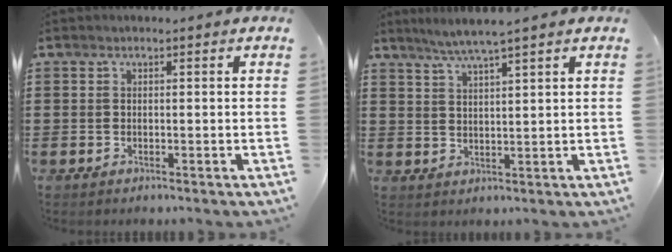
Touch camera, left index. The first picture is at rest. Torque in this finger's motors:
{"motor_torque": [-1.52, -0.26, -0.64, -0.21]}